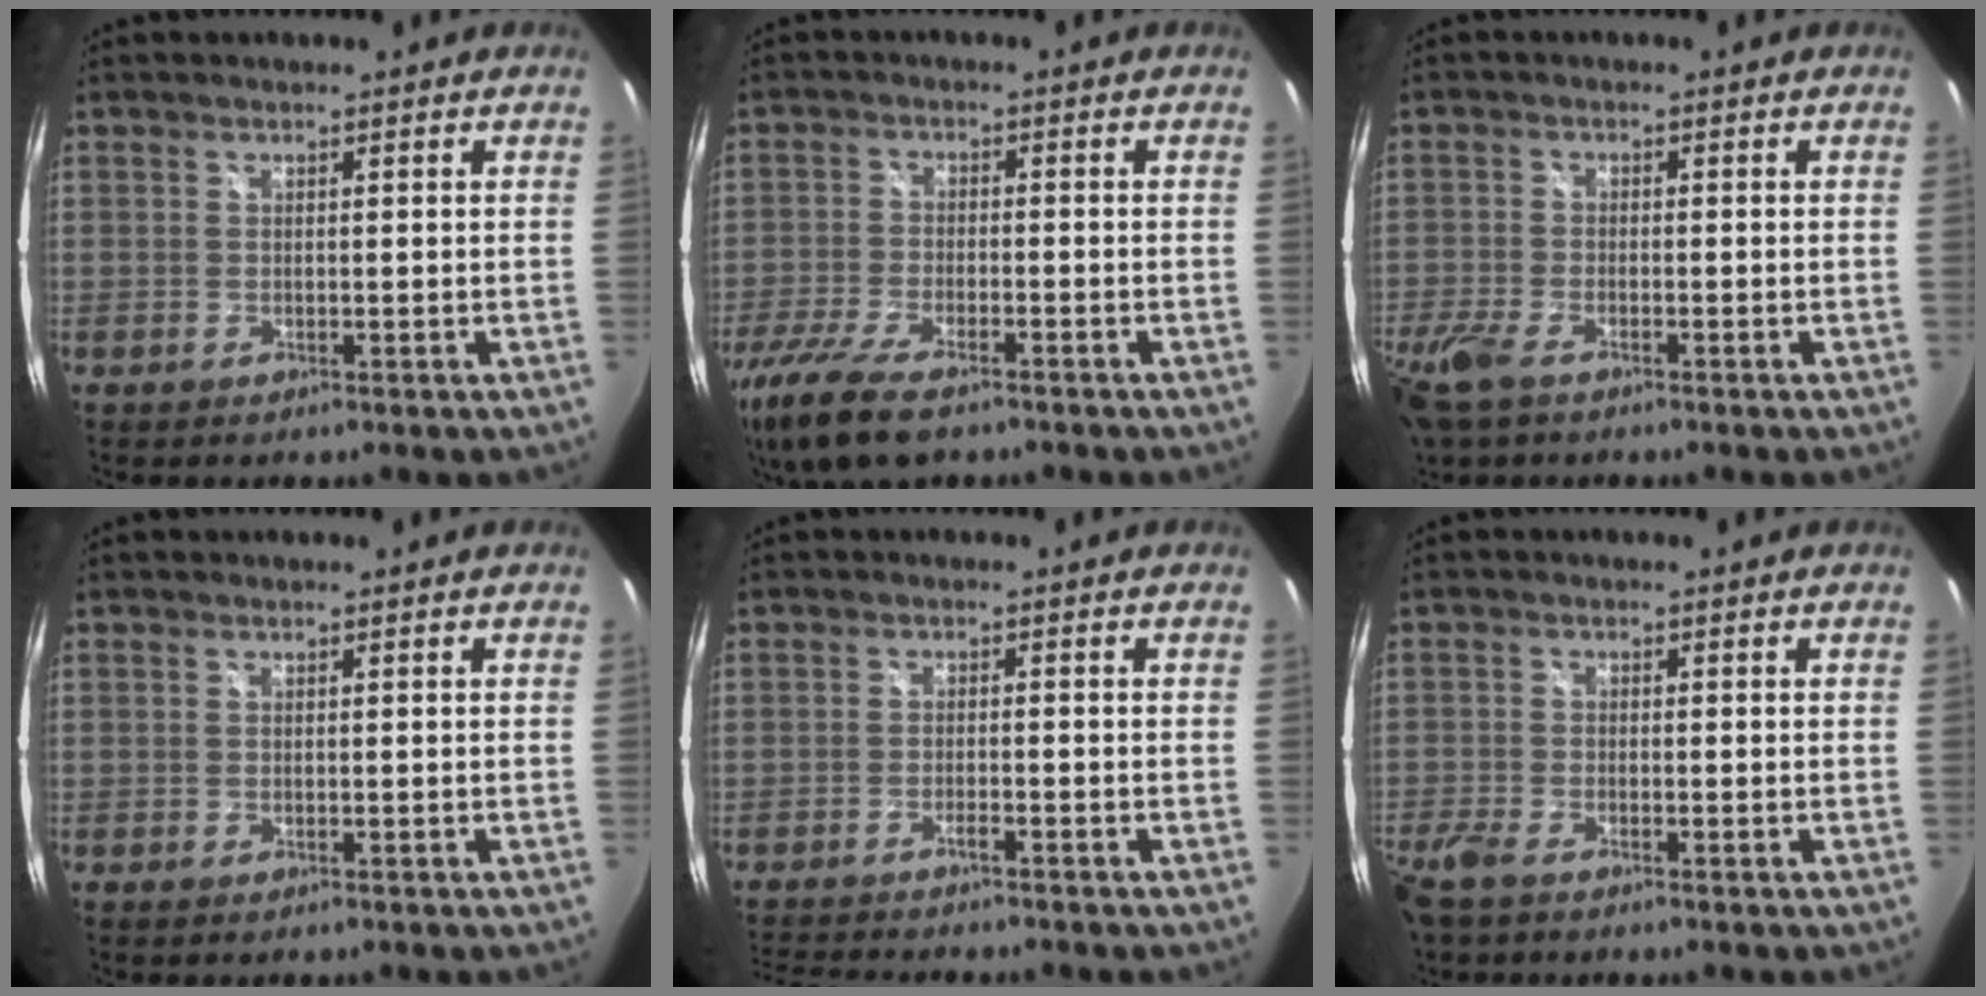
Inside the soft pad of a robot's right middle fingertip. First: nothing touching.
{"total": 13.6, "force": [-9.7, 4.5, 8.3], "torque": [-0.197, -0.049, -0.181]}
{"total": 8.4, "force": [-5.6, 3.4, 5.3], "torque": [-0.144, -0.026, -0.111]}
{"total": 0.5, "force": [-0.4, 0.2, 0.3], "torque": [-0.006, -0.001, -0.006]}
{"total": 8.2, "force": [-7.4, 0.7, 3.3], "torque": [-0.083, -0.015, -0.120]}
{"total": 5.5, "force": [-4.2, 1.9, 3.1], "torque": [-0.088, -0.017, -0.084]}